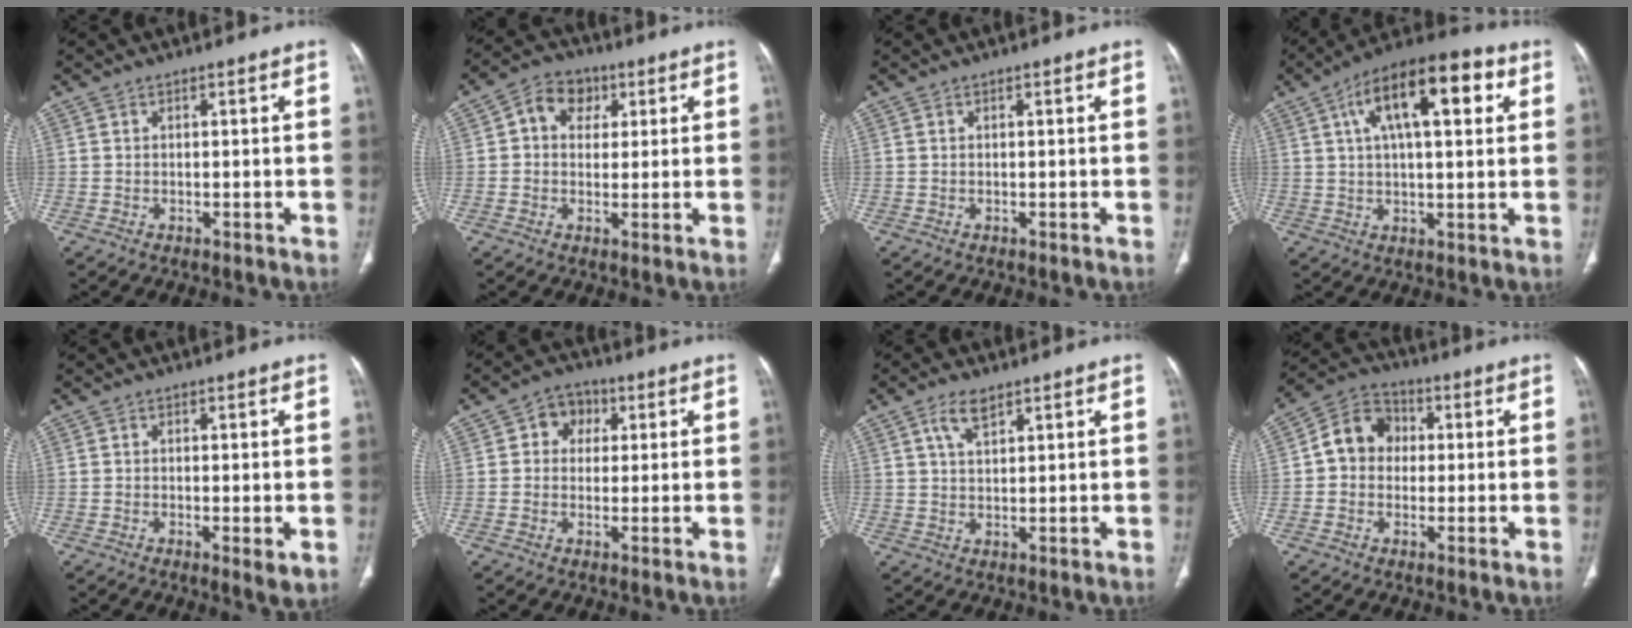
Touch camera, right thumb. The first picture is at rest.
{"total": 7.3, "force": [2.1, 6.0, 3.7], "torque": [-0.032, 0.008, 0.026]}
{"total": 0.0}
{"total": 17.1, "force": [5.9, 6.9, 14.4], "torque": [-0.210, 0.016, 0.086]}
{"total": 2.9, "force": [-0.6, 0.7, 2.8], "torque": [-0.050, -0.011, -0.012]}
{"total": 5.6, "force": [1.4, 4.7, 2.6], "torque": [-0.009, 0.006, 0.014]}
{"total": 4.3, "force": [2.5, 1.8, 2.9], "torque": [-0.054, -0.005, 0.053]}
{"total": 8.8, "force": [0.5, 7.6, 4.5], "torque": [-0.055, 0.024, -0.006]}